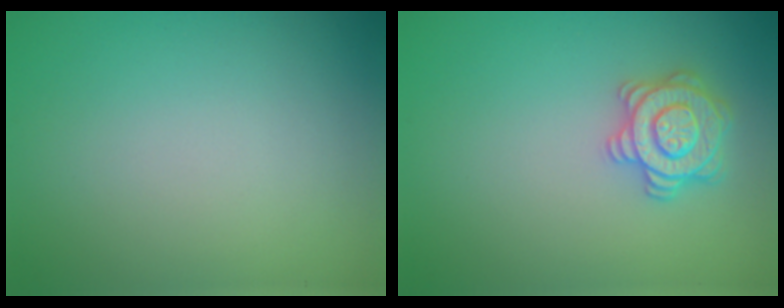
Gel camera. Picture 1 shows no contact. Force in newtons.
{"total": 3.1, "press": 3.0, "slide": 0.6}